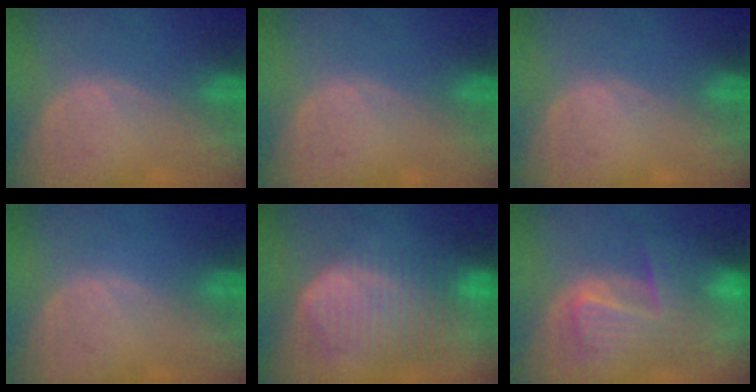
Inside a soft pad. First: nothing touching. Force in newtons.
{"total": 0.0}
{"total": 0.0}
{"total": 0.0}
{"total": 10.3, "press": 8.8, "slide": 5.2}
{"total": 10.0, "press": 8.7, "slide": 5.0}